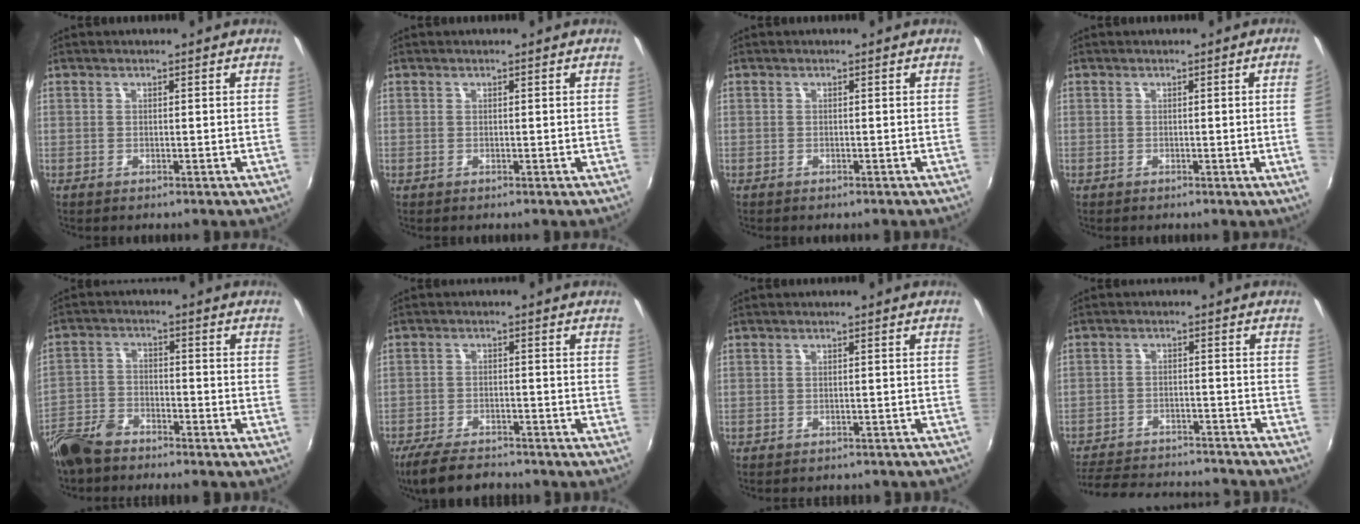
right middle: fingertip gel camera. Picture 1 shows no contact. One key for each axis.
{"total": 0.0}
{"total": 0.7, "fx": -0.5, "fy": 0.5, "fz": 0.0, "tx": -0.002, "ty": -0.002, "tz": -0.009}
{"total": 3.0, "fx": 0.1, "fy": -1.8, "fz": 2.4, "tx": -0.035, "ty": -0.011, "tz": 0.005}
{"total": 9.8, "fx": -7.9, "fy": 3.8, "fz": 4.3, "tx": -0.107, "ty": -0.005, "tz": -0.157}
{"total": 10.3, "fx": -8.8, "fy": 3.1, "fz": 4.4, "tx": -0.114, "ty": -0.023, "tz": -0.148}
{"total": 4.4, "fx": -3.9, "fy": 1.4, "fz": 1.6, "tx": -0.033, "ty": -0.016, "tz": -0.046}
{"total": 19.5, "fx": -17.7, "fy": 3.7, "fz": 7.4, "tx": -0.158, "ty": -0.011, "tz": -0.246}